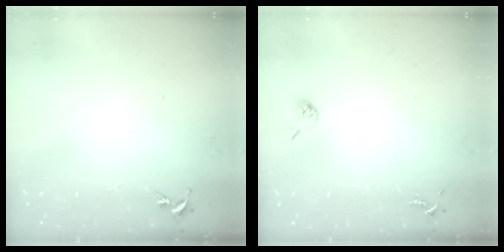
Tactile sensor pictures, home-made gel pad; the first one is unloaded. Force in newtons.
{"total": 5.5, "press": 5.4, "slide": 0.9}